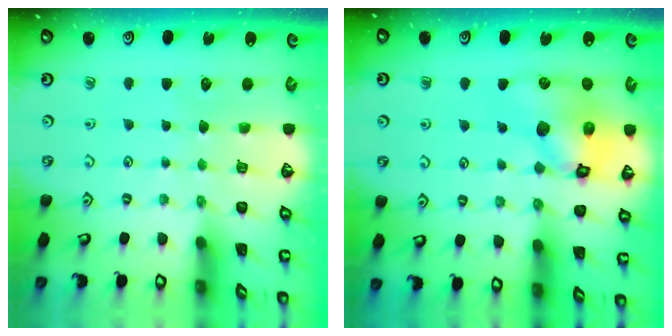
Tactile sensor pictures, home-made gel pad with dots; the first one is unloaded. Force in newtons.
{"total": 16.5, "press": 16.4, "slide": 2.2}